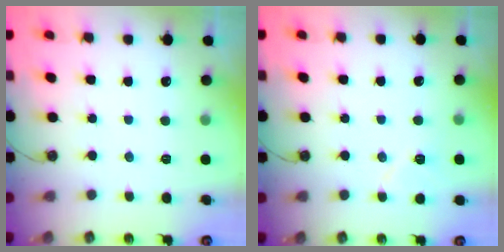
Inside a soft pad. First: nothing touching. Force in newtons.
{"total": 6.4, "press": 6.4, "slide": 0.5}